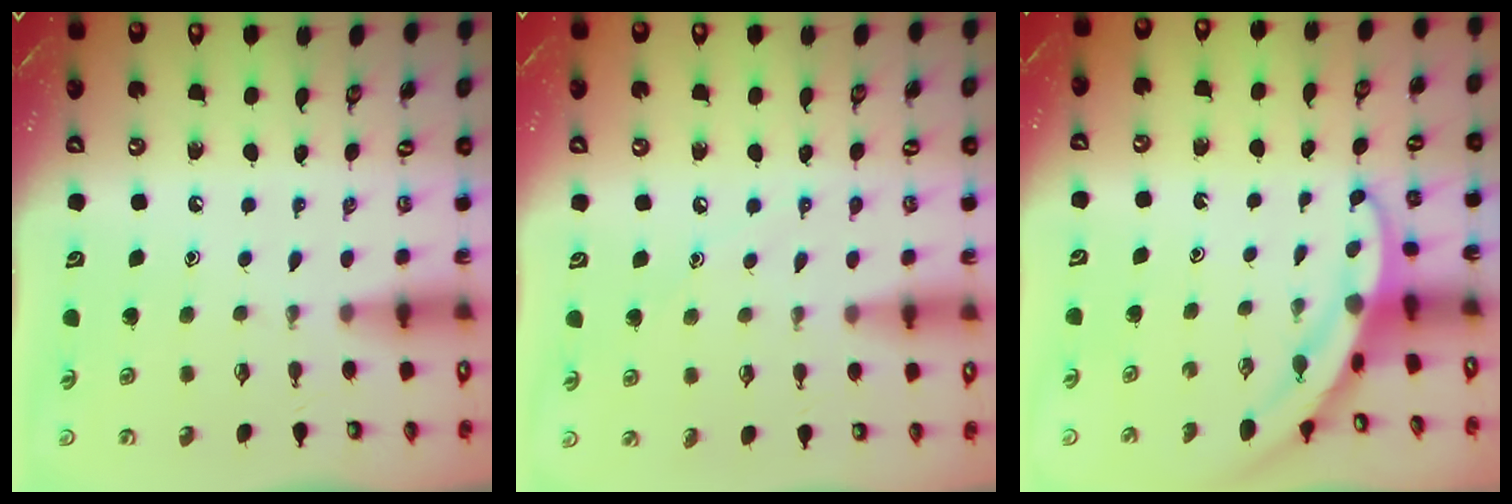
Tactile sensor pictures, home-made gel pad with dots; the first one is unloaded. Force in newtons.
{"total": 4.6, "press": 4.6, "slide": 0.5}
{"total": 3.6, "press": 3.5, "slide": 0.4}